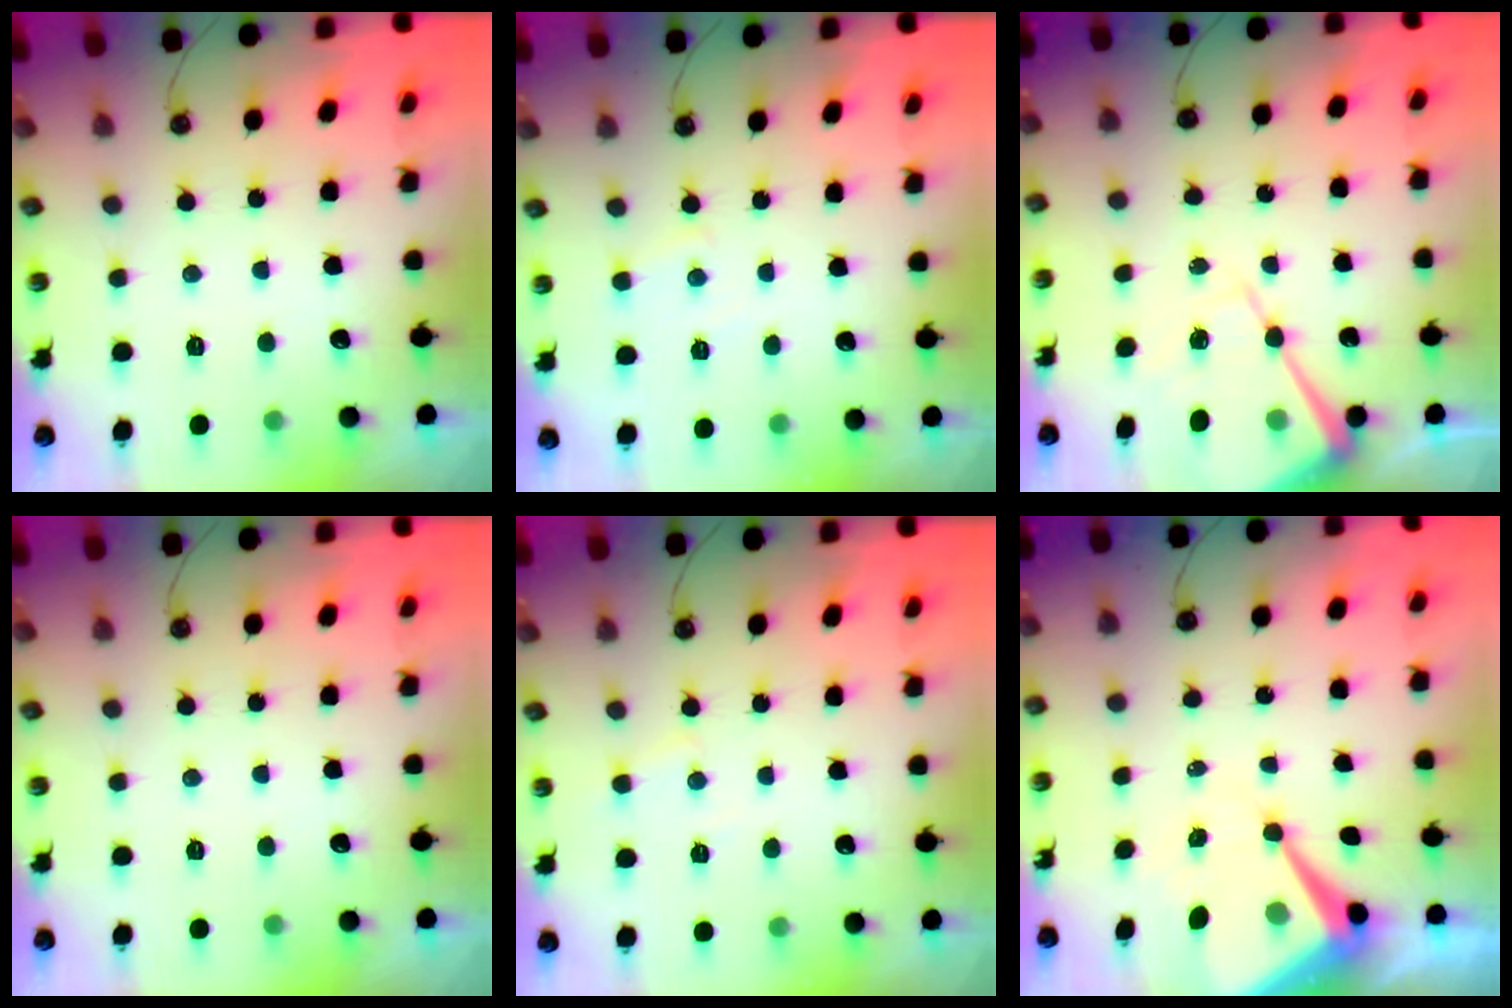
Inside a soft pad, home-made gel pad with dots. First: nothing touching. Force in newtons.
{"total": 4.4, "press": 4.4, "slide": 0.6}
{"total": 14.0, "press": 13.9, "slide": 0.5}
{"total": 0.0}
{"total": 4.0, "press": 3.9, "slide": 0.6}
{"total": 12.4, "press": 12.4, "slide": 1.1}